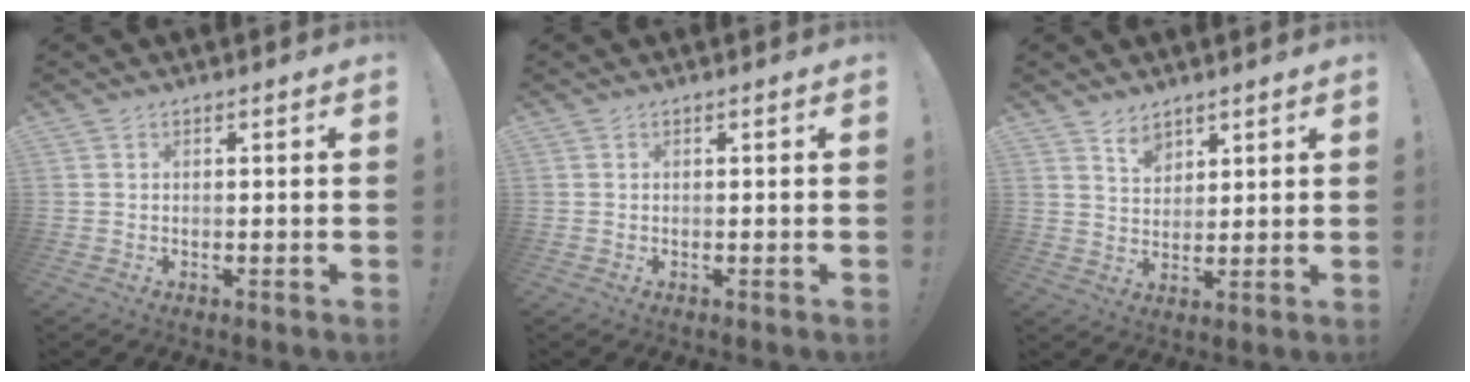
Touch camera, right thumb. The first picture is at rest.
{"total": 0.0}
{"total": 5.4, "force": [4.2, 3.1, 1.5], "torque": [-0.030, -0.023, 0.080]}